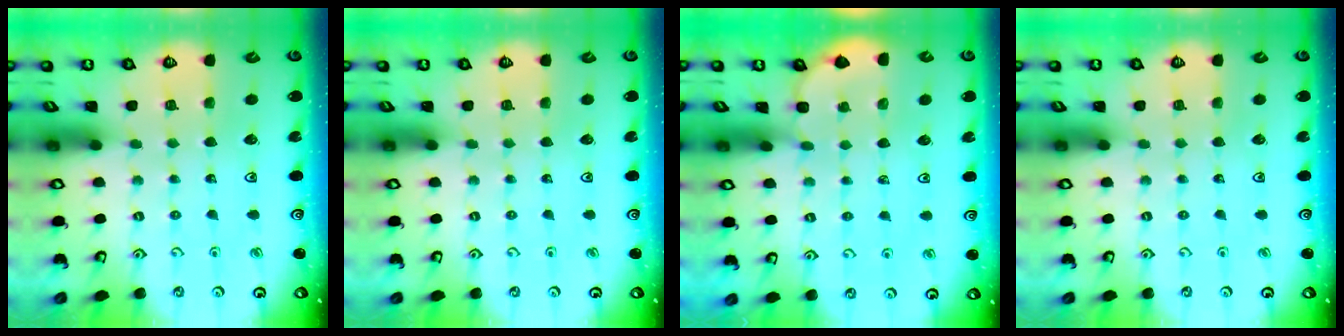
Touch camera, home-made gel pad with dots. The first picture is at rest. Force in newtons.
{"total": 0.0}
{"total": 2.9, "press": 2.9, "slide": 0.2}
{"total": 0.0}